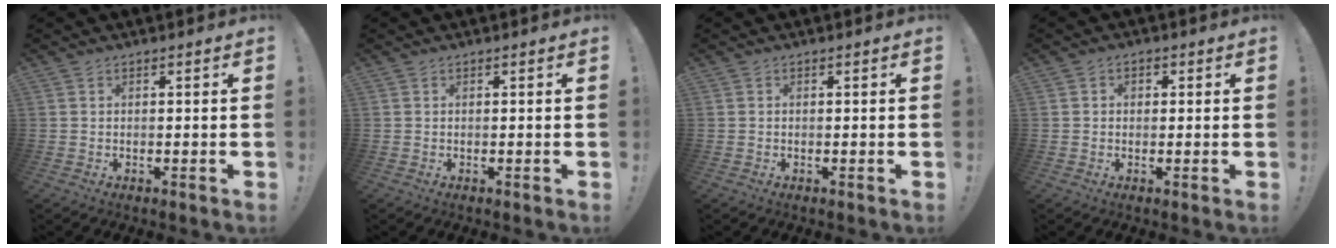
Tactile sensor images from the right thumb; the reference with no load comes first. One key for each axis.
{"total": 0.0}
{"total": 0.0}
{"total": 1.5, "fx": -0.2, "fy": 1.4, "fz": 0.7, "tx": -0.003, "ty": 0.003, "tz": -0.005}